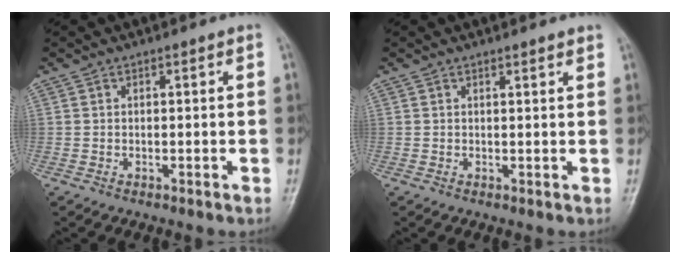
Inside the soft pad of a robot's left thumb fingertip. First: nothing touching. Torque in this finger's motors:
{"motor_torque": [-0.16, -0.03, -0.32, 0.10, 0.04]}